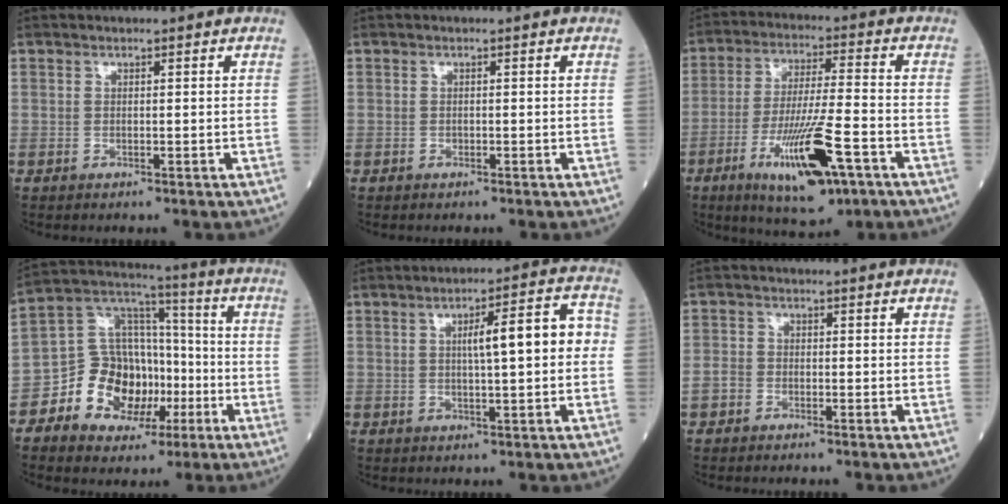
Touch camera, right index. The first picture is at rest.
{"total": 0.0}
{"total": 13.9, "force": [-6.2, 2.0, 12.3], "torque": [-0.227, -0.019, -0.099]}
{"total": 13.3, "force": [-4.6, 10.1, 7.4], "torque": [-0.137, 0.041, -0.073]}
{"total": 8.4, "force": [0.6, 1.3, 8.2], "torque": [-0.119, 0.028, 0.008]}
{"total": 2.2, "force": [-1.3, 1.6, 0.7], "torque": [-0.015, 0.006, -0.027]}